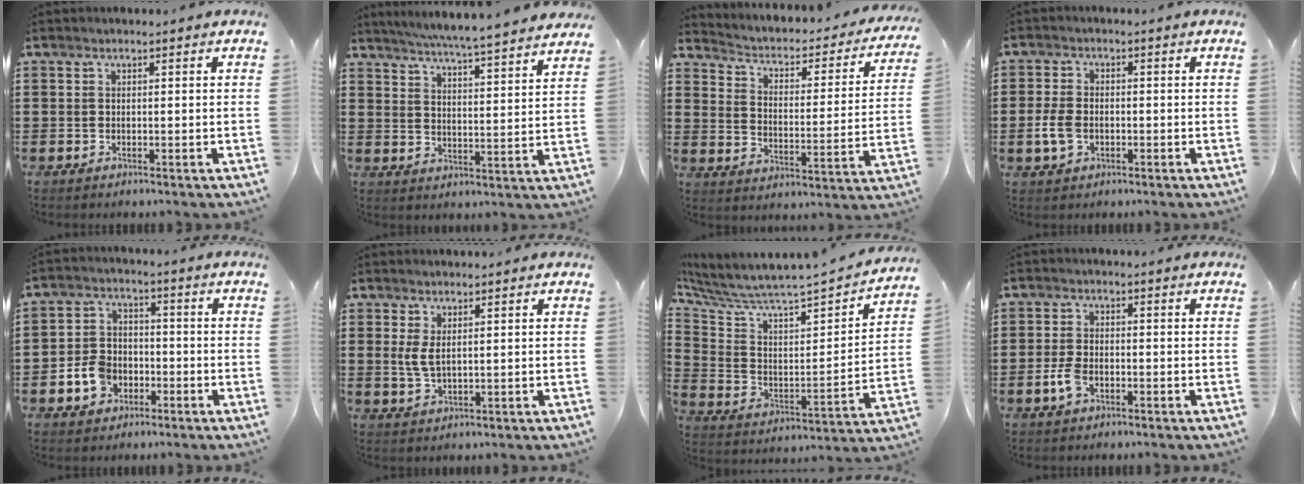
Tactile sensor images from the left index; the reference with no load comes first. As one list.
[{"total": 5.2, "force": [4.9, -1.2, 1.5], "torque": [-0.050, -0.041, 0.080]}, {"total": 2.2, "force": [1.3, 1.3, 1.2], "torque": [-0.037, -0.019, 0.010]}, {"total": 4.0, "force": [-0.9, 2.6, 3.0], "torque": [-0.083, -0.005, -0.022]}, {"total": 6.0, "force": [-2.6, 4.7, 2.8], "torque": [-0.074, 0.011, -0.051]}, {"total": 2.9, "force": [0.9, 1.0, 2.6], "torque": [-0.069, -0.003, 0.011]}, {"total": 4.6, "force": [4.3, 0.1, 1.7], "torque": [-0.063, -0.057, 0.064]}, {"total": 3.7, "force": [-1.5, 1.9, 2.8], "torque": [-0.077, -0.006, -0.033]}]